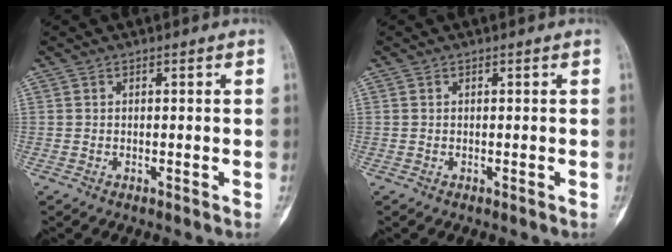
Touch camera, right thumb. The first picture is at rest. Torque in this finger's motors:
{"motor_torque": [0.16, 0.04, -0.11, 0.07, -0.01]}